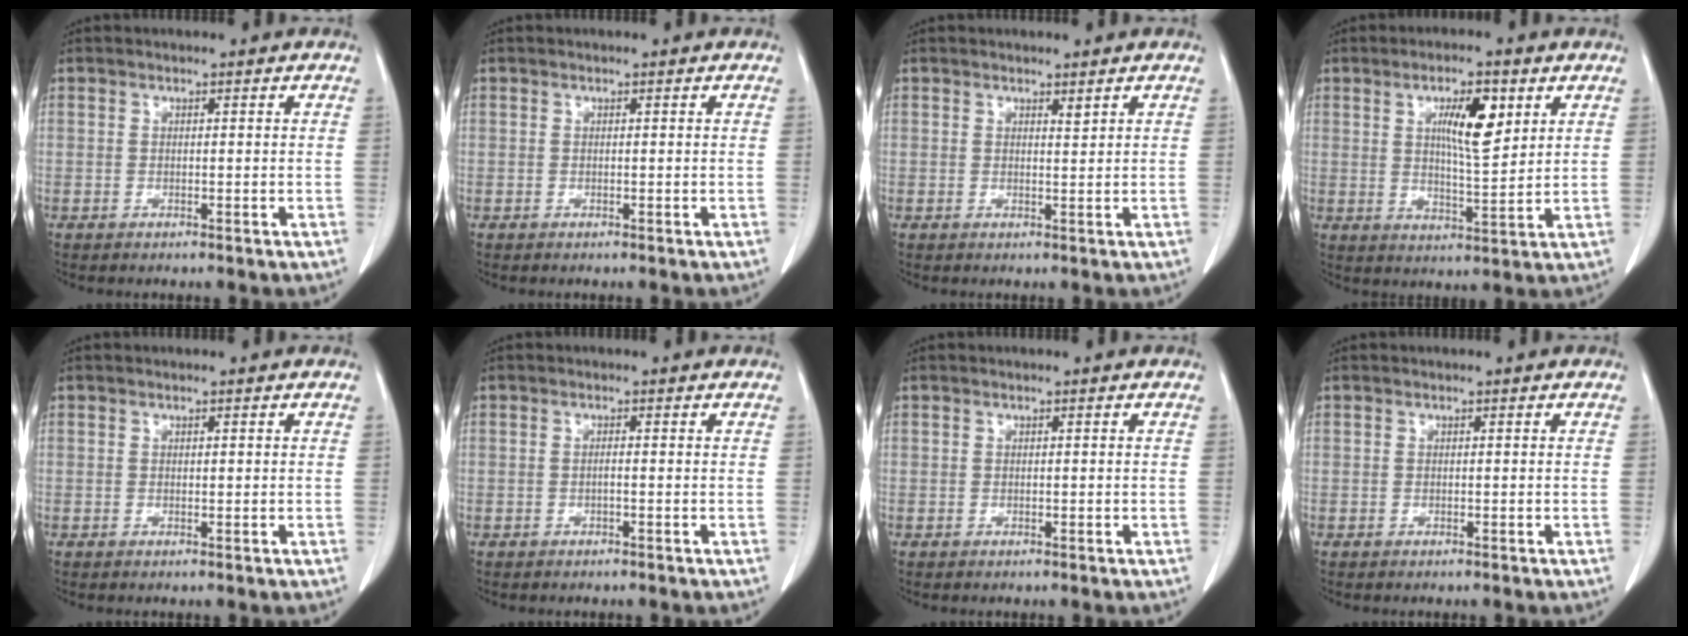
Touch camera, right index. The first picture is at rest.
{"total": 0.0}
{"total": 0.8, "force": [0.7, 0.0, 0.5], "torque": [-0.010, -0.007, 0.010]}
{"total": 8.1, "force": [3.1, 1.8, 7.3], "torque": [-0.123, -0.002, 0.052]}
{"total": 0.0}
{"total": 0.6, "force": [-0.2, -0.1, 0.6], "torque": [-0.011, 0.001, -0.005]}
{"total": 0.0}
{"total": 0.0}